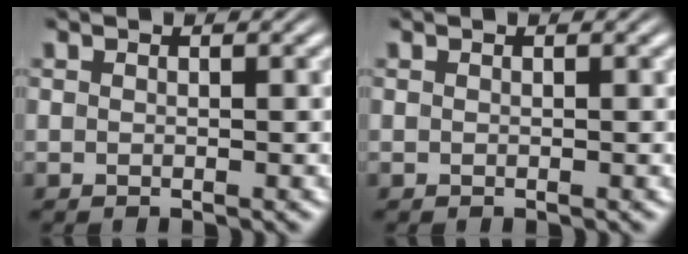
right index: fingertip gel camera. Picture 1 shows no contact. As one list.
[{"total": 0.0}]